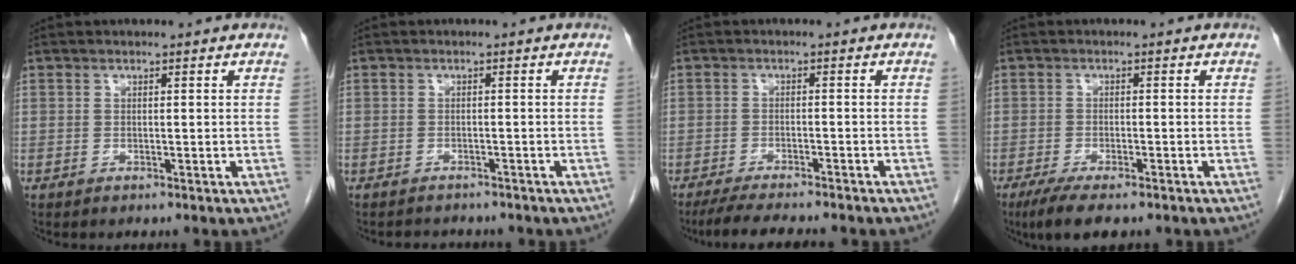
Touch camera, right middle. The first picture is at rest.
{"total": 4.4, "force": [-3.9, 1.7, 1.2], "torque": [-0.014, 0.000, -0.046]}
{"total": 9.1, "force": [-7.8, 1.1, 4.6], "torque": [-0.064, -0.017, -0.119]}
{"total": 6.8, "force": [-4.9, 1.8, 4.3], "torque": [-0.066, -0.014, -0.076]}